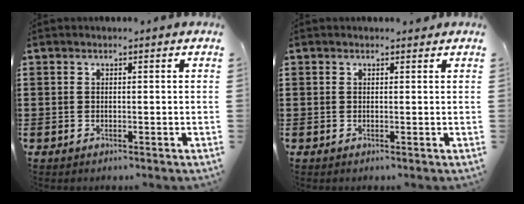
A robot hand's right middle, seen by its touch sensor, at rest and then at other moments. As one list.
[{"total": 0.0}]